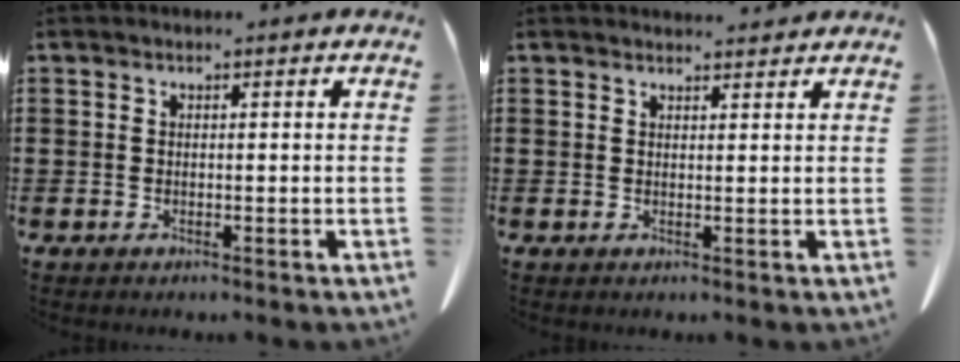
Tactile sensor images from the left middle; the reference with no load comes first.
{"total": 1.9, "force": [1.8, 0.3, 0.3], "torque": [-0.010, 0.001, 0.035]}